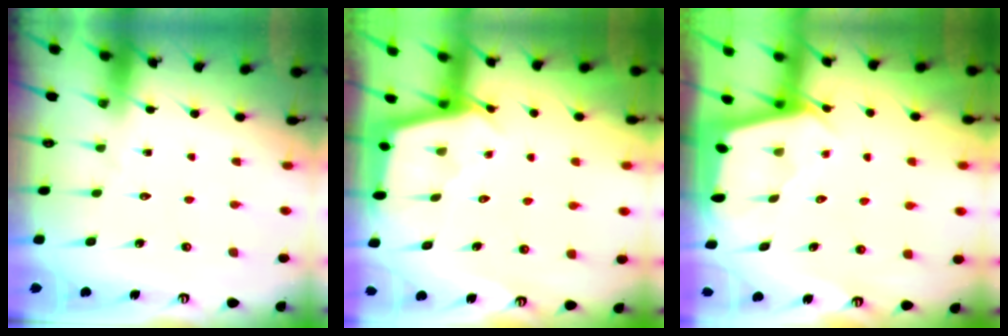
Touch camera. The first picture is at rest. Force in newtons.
{"total": 2.9, "press": 2.9, "slide": 0.3}
{"total": 2.0, "press": 2.0, "slide": 0.3}